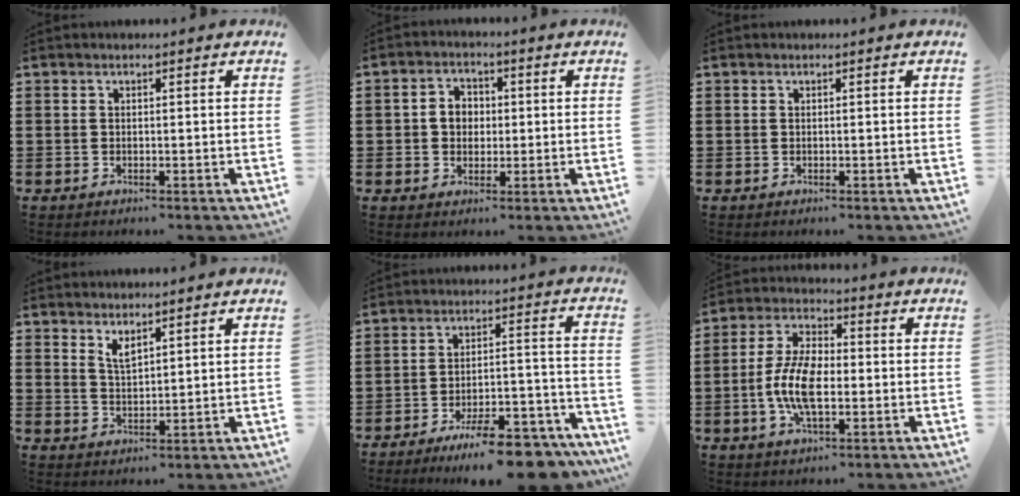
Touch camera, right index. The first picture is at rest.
{"total": 3.6, "force": [-0.1, 3.0, 1.9], "torque": [-0.048, 0.008, -0.005]}
{"total": 0.0}
{"total": 2.7, "force": [2.1, 0.6, 1.5], "torque": [-0.035, 0.000, 0.040]}
{"total": 10.4, "force": [-8.8, 1.3, 5.5], "torque": [-0.070, 0.032, -0.157]}
{"total": 8.6, "force": [-1.7, 4.1, 7.4], "torque": [-0.170, -0.002, -0.038]}